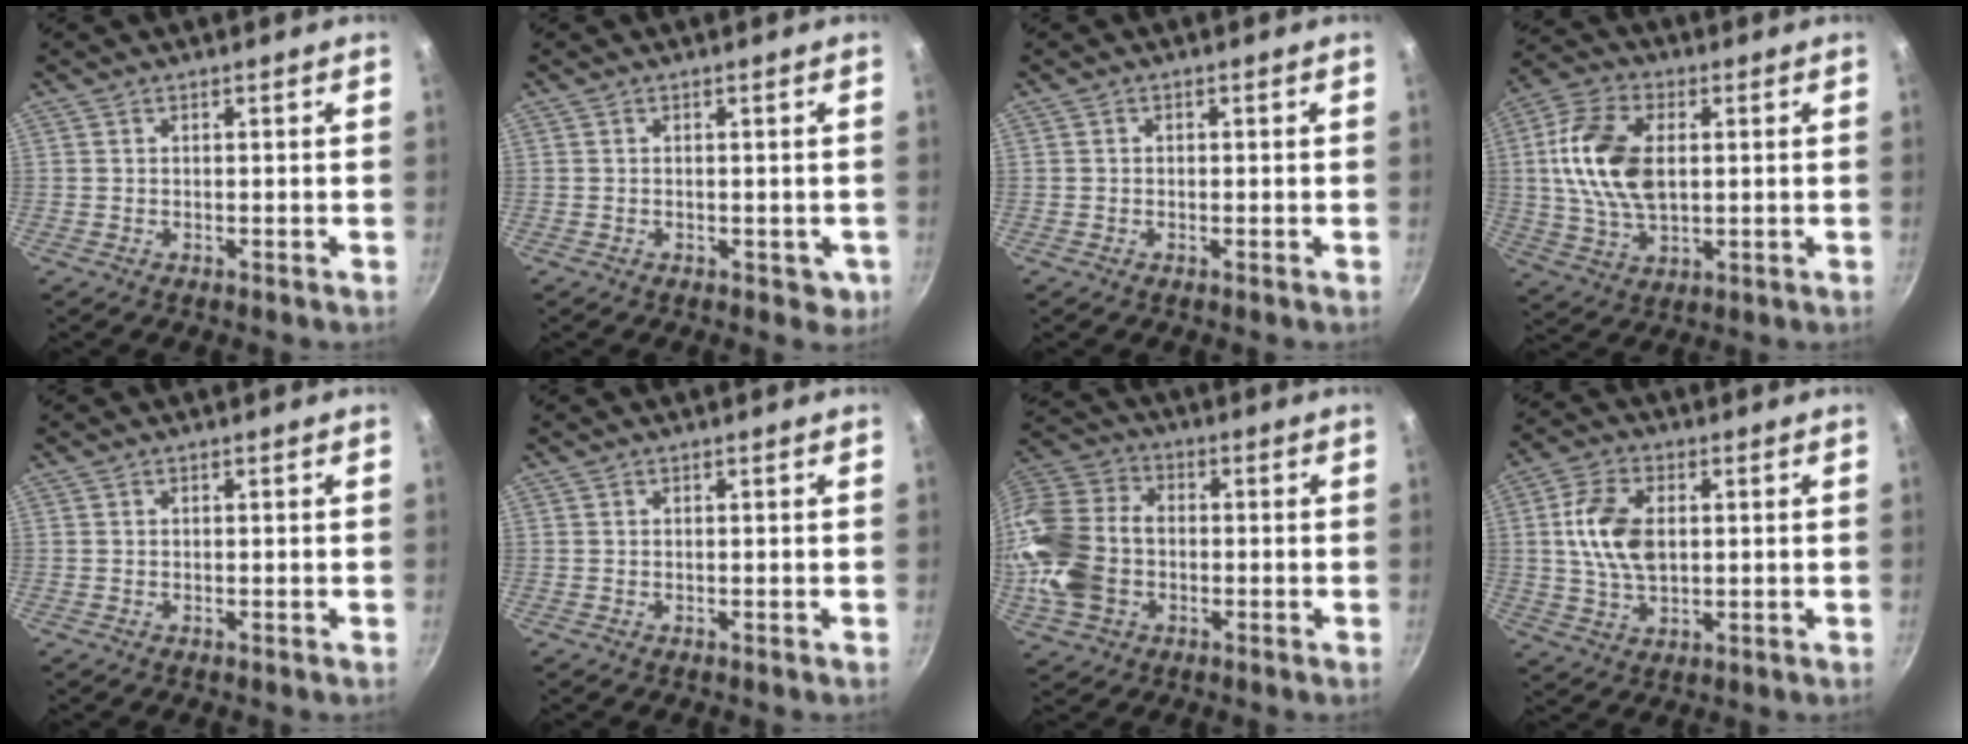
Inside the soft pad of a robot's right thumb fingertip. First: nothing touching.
{"total": 2.6, "force": [-0.6, 1.8, 1.7], "torque": [-0.014, -0.002, -0.005]}
{"total": 0.7, "force": [-0.1, 0.6, 0.3], "torque": [-0.004, 0.003, -0.003]}
{"total": 14.9, "force": [1.8, 9.1, 11.7], "torque": [-0.209, 0.004, 0.028]}
{"total": 0.0}
{"total": 0.0}
{"total": 17.9, "force": [-2.7, 13.4, 11.5], "torque": [-0.240, 0.033, -0.059]}
{"total": 10.8, "force": [1.3, 6.7, 8.3], "torque": [-0.146, 0.007, 0.021]}